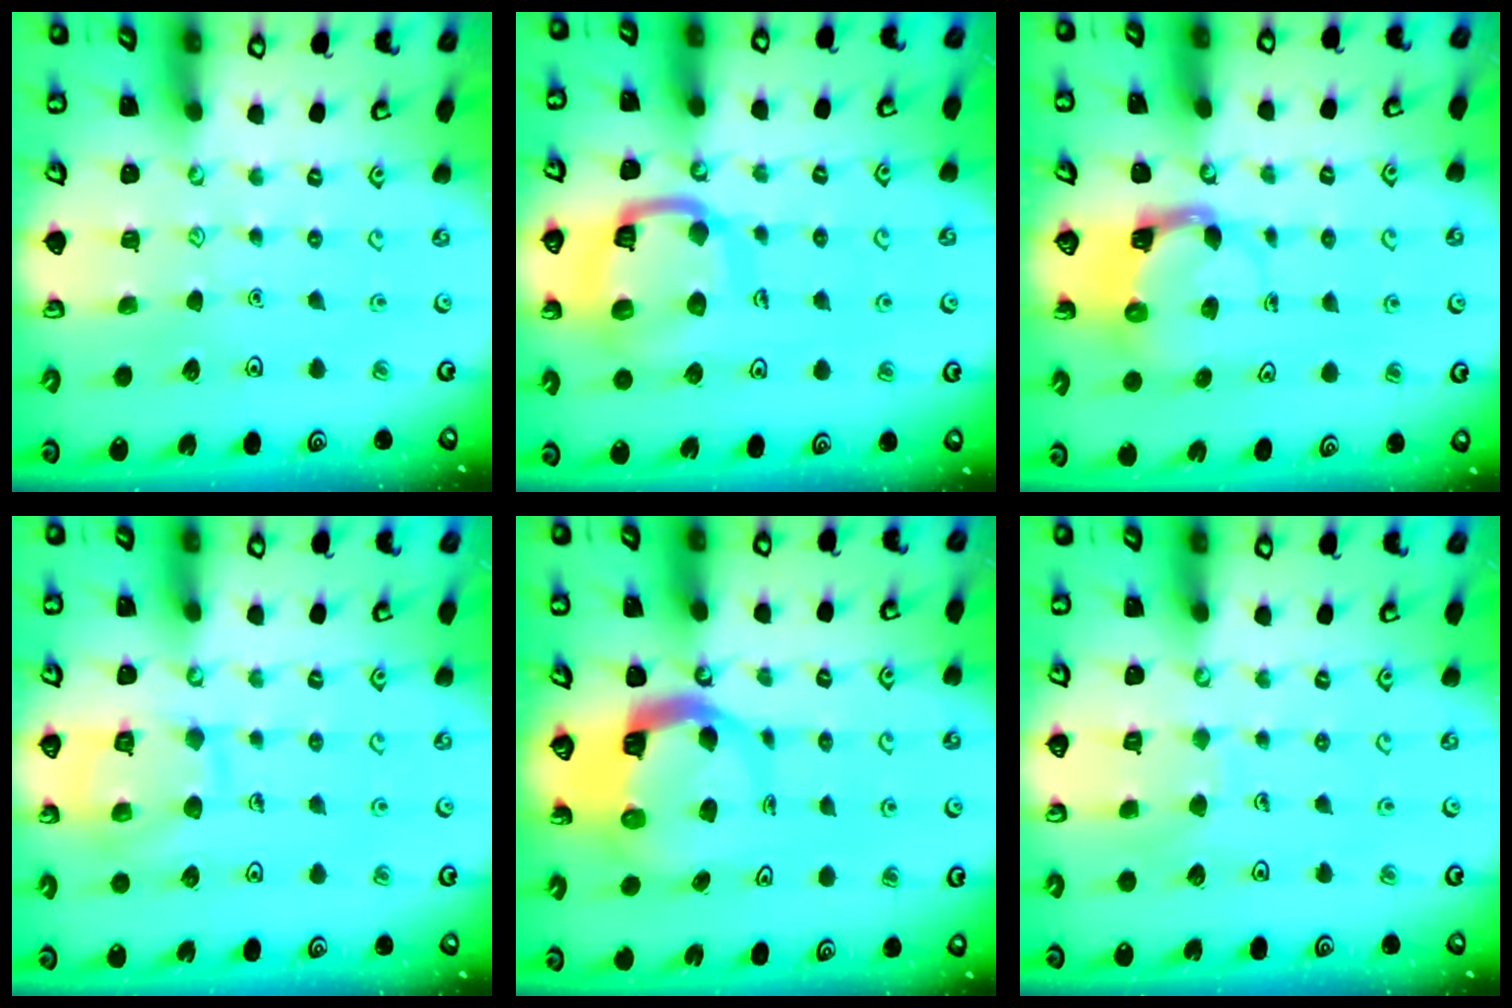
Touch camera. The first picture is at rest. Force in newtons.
{"total": 15.9, "press": 15.8, "slide": 1.7}
{"total": 3.4, "press": 3.4, "slide": 0.5}
{"total": 11.5, "press": 11.5, "slide": 1.0}
{"total": 8.1, "press": 8.0, "slide": 0.9}
{"total": 5.2, "press": 5.2, "slide": 0.4}